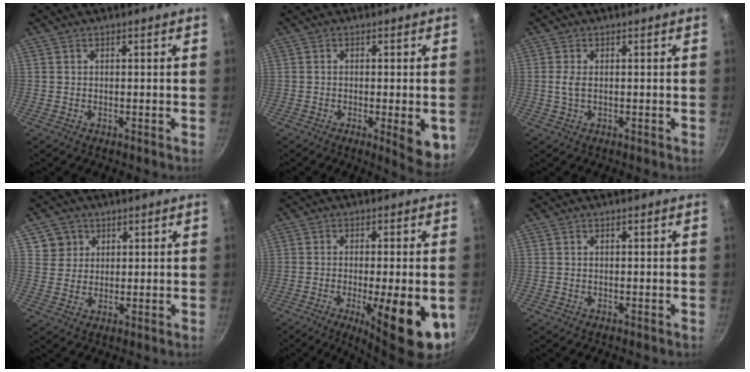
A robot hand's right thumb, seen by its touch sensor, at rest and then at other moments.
{"total": 7.2, "force": [-1.8, 1.9, 6.8], "torque": [-0.076, -0.005, -0.019]}
{"total": 2.1, "force": [0.1, 1.0, 1.8], "torque": [-0.042, 0.000, 0.002]}
{"total": 4.8, "force": [2.2, 4.2, 0.4], "torque": [0.029, 0.005, 0.039]}
{"total": 14.7, "force": [-4.7, 3.6, 13.5], "torque": [-0.177, 0.000, -0.059]}
{"total": 0.0}